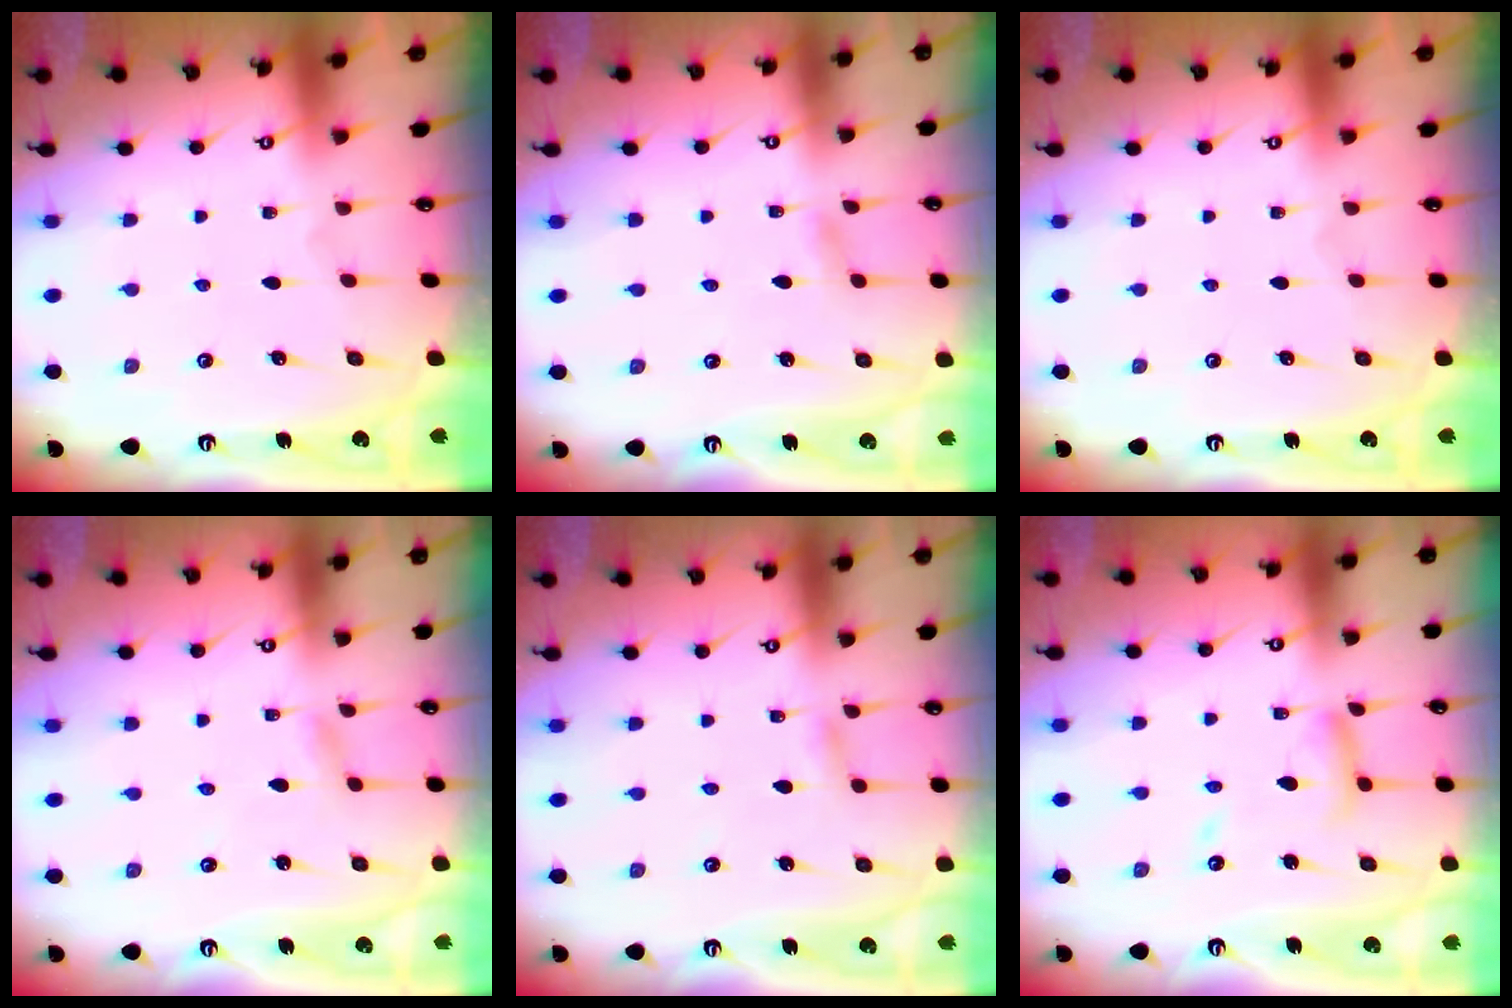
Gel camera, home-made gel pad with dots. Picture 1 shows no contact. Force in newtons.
{"total": 2.4, "press": 2.4, "slide": 0.3}
{"total": 0.0}
{"total": 1.5, "press": 1.5, "slide": 0.1}
{"total": 2.9, "press": 2.9, "slide": 0.4}
{"total": 10.9, "press": 10.8, "slide": 1.0}